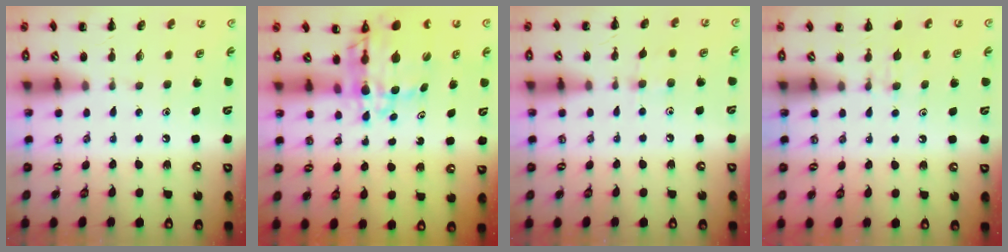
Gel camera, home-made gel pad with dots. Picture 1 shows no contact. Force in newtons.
{"total": 8.8, "press": 7.9, "slide": 3.9}
{"total": 5.2, "press": 4.9, "slide": 1.7}
{"total": 4.5, "press": 4.1, "slide": 1.8}